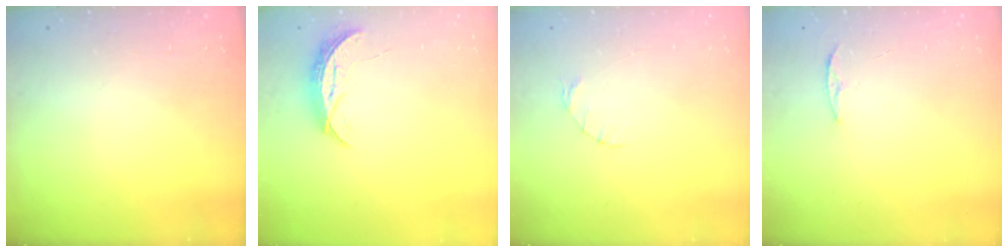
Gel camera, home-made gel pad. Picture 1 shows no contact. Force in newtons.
{"total": 5.6, "press": 5.6, "slide": 0.6}
{"total": 2.0, "press": 2.0, "slide": 0.4}
{"total": 4.4, "press": 4.4, "slide": 0.5}